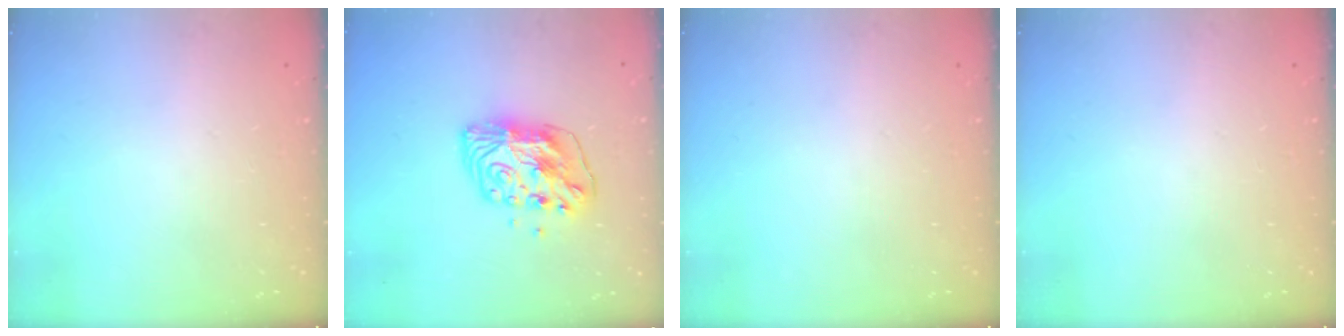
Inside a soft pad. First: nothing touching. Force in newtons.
{"total": 10.2, "press": 10.2, "slide": 0.9}
{"total": 0.0}
{"total": 0.0}